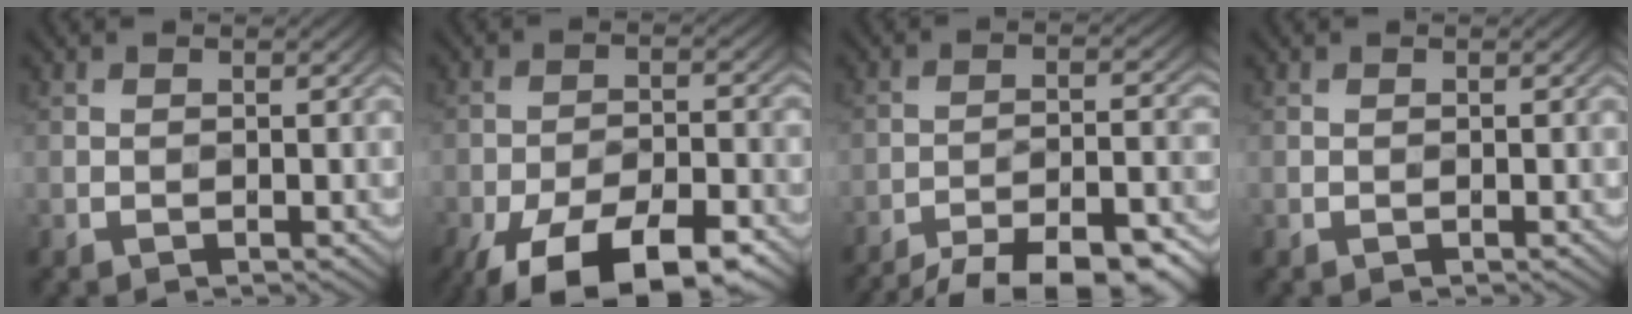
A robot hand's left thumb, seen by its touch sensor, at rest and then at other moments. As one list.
[{"total": 16.1, "force": [-11.1, 6.3, 9.9], "torque": [-0.169, -0.032, -0.172]}, {"total": 14.6, "force": [-12.2, 3.8, 7.1], "torque": [-0.111, -0.005, -0.167]}, {"total": 0.0}]